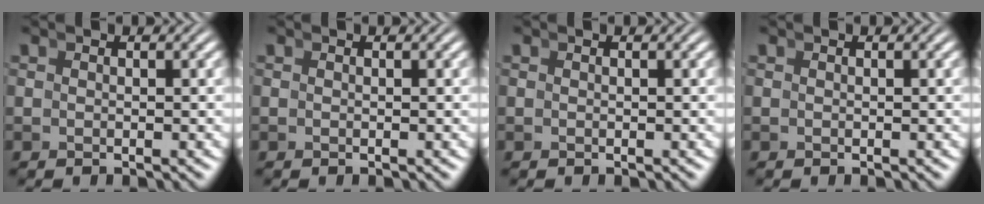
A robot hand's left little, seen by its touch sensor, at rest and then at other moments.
{"total": 0.0}
{"total": 0.0}
{"total": 0.0}